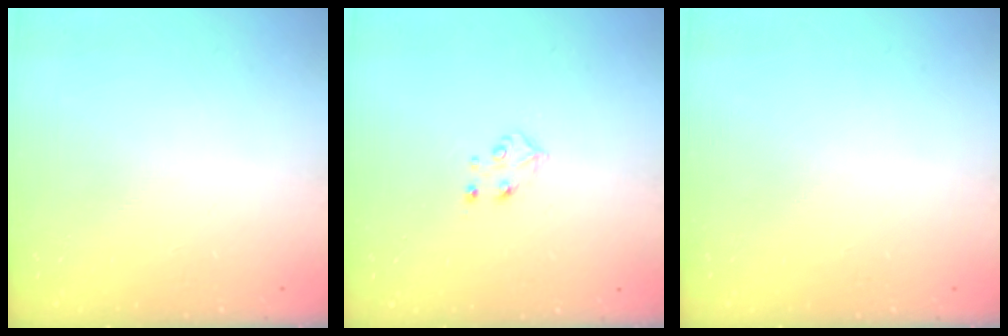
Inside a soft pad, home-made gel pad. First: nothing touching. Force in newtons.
{"total": 4.2, "press": 4.1, "slide": 0.6}
{"total": 0.0}